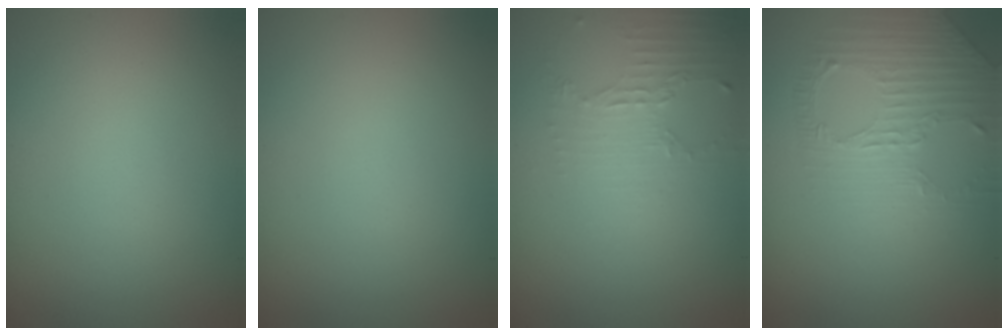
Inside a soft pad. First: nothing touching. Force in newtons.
{"total": 0.0}
{"total": 2.1, "press": 1.5, "slide": 1.4}
{"total": 1.8, "press": 1.5, "slide": 1.0}